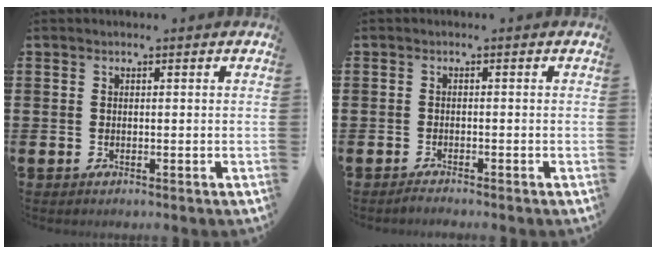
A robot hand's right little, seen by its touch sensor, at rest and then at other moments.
{"total": 0.9, "force": [-0.9, 0.0, 0.3], "torque": [-0.006, -0.003, -0.017]}